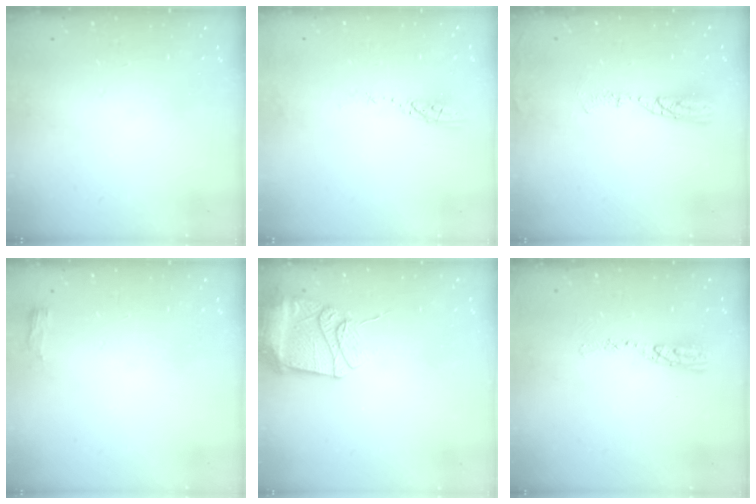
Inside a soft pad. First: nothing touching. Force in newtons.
{"total": 3.7, "press": 3.6, "slide": 0.3}
{"total": 7.4, "press": 7.2, "slide": 1.5}
{"total": 3.3, "press": 3.2, "slide": 1.0}
{"total": 12.8, "press": 12.8, "slide": 1.1}
{"total": 8.1, "press": 8.1, "slide": 0.6}